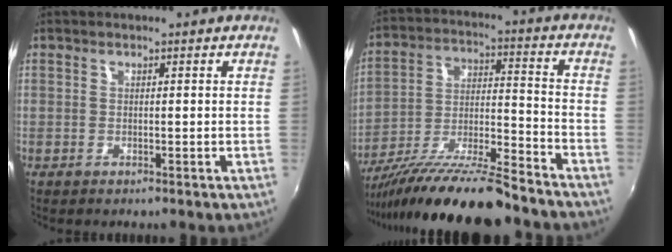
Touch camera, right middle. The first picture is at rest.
{"total": 18.5, "force": [-15.5, 1.4, 10.1], "torque": [-0.196, -0.030, -0.264]}